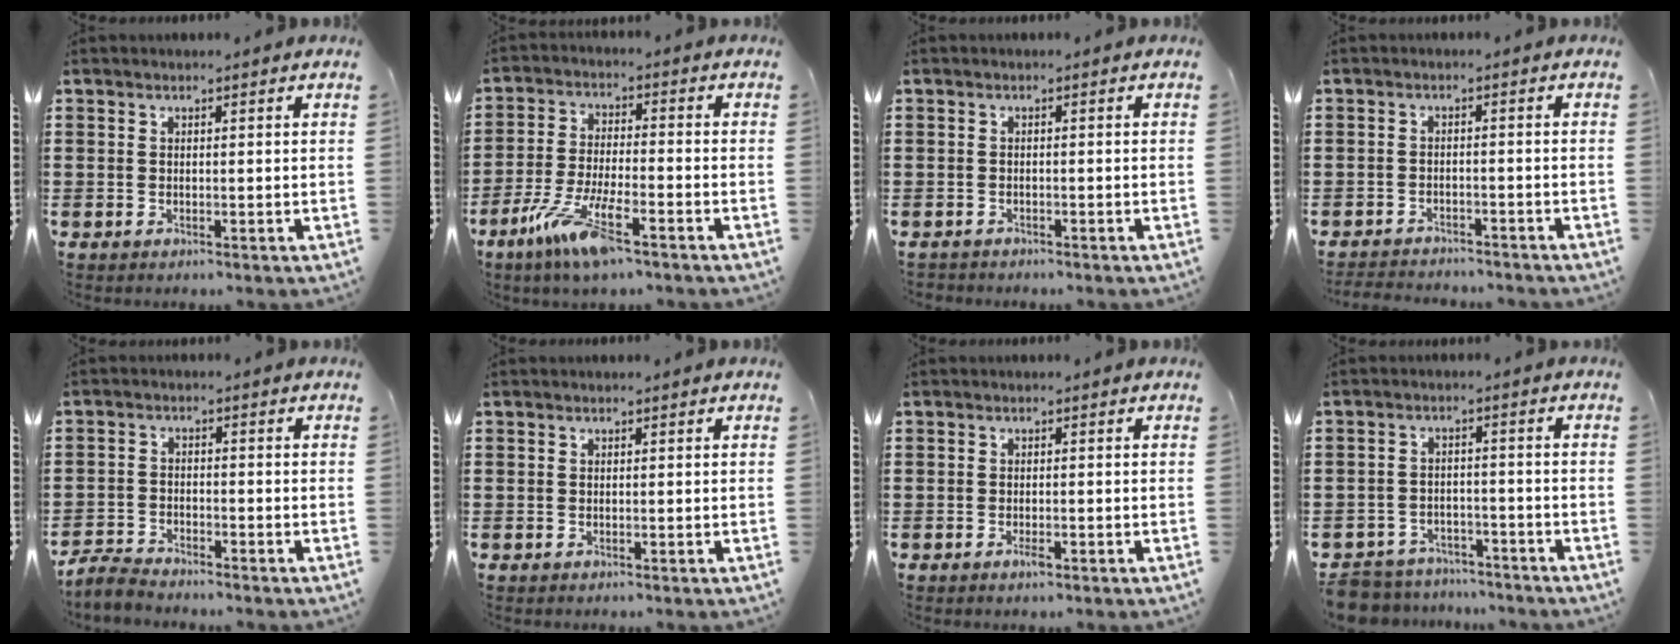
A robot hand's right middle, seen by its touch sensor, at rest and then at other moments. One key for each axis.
{"total": 9.6, "fx": -5.7, "fy": 1.7, "fz": 7.5, "tx": -0.163, "ty": -0.012, "tz": -0.107}
{"total": 0.7, "fx": -0.7, "fy": 0.0, "fz": 0.0, "tx": -0.003, "ty": -0.001, "tz": -0.015}
{"total": 2.5, "fx": -2.5, "fy": 0.1, "fz": 0.0, "tx": -0.008, "ty": -0.003, "tz": -0.052}
{"total": 3.3, "fx": -3.2, "fy": 0.4, "fz": 0.5, "tx": -0.028, "ty": -0.002, "tz": -0.072}
{"total": 0.0}
{"total": 1.3, "fx": -0.7, "fy": 0.4, "fz": 1.1, "tx": -0.022, "ty": -0.003, "tz": -0.012}
{"total": 5.3, "fx": -5.2, "fy": 0.9, "fz": 0.0, "tx": -0.014, "ty": 0.007, "tz": -0.111}